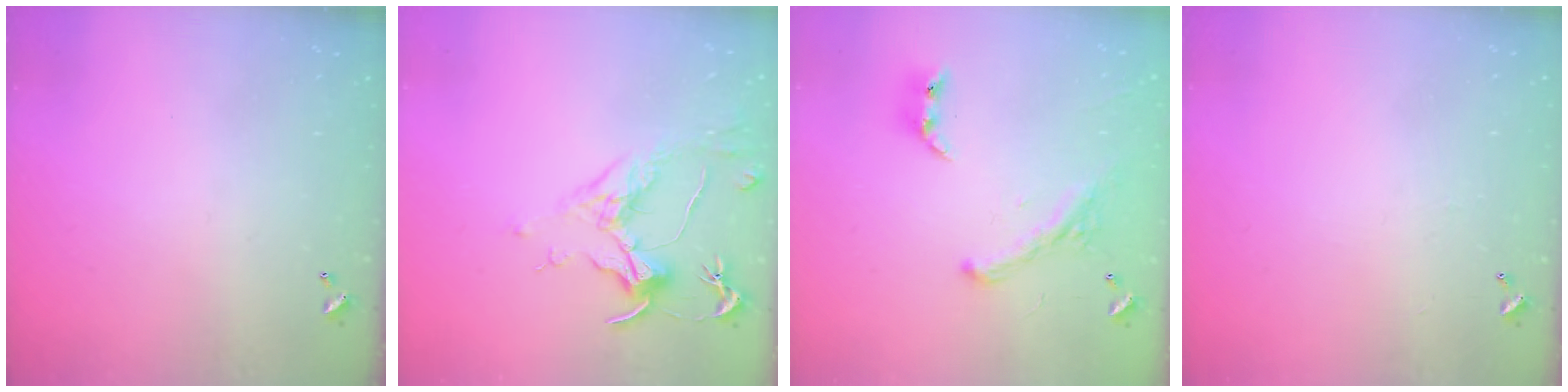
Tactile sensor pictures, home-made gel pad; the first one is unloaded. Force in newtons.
{"total": 1.7, "press": 1.5, "slide": 0.9}
{"total": 2.6, "press": 2.3, "slide": 1.3}
{"total": 2.6, "press": 2.6, "slide": 0.4}